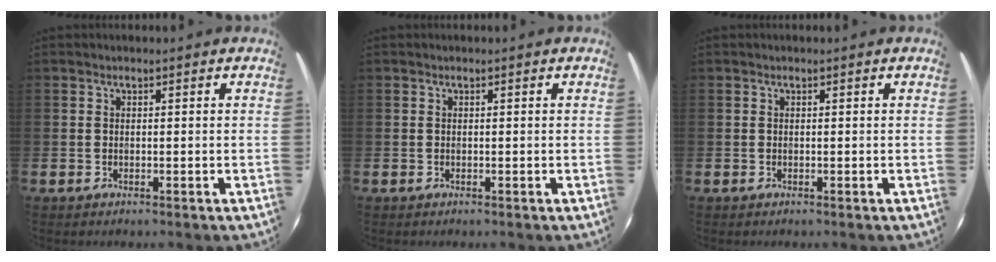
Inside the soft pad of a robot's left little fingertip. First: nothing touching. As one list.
[{"total": 0.0}, {"total": 0.0}]